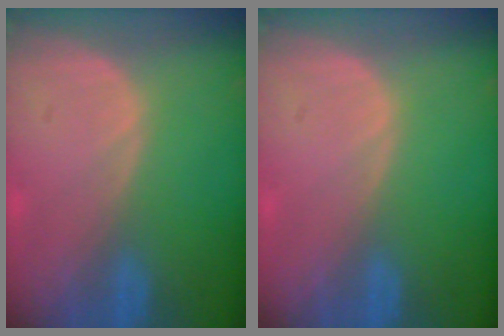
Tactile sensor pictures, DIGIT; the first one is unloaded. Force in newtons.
{"total": 0.0}